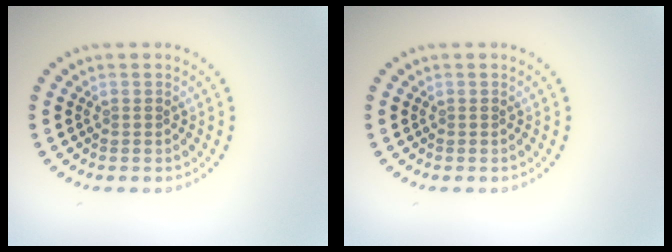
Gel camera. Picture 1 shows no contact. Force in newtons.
{"total": 0.0}